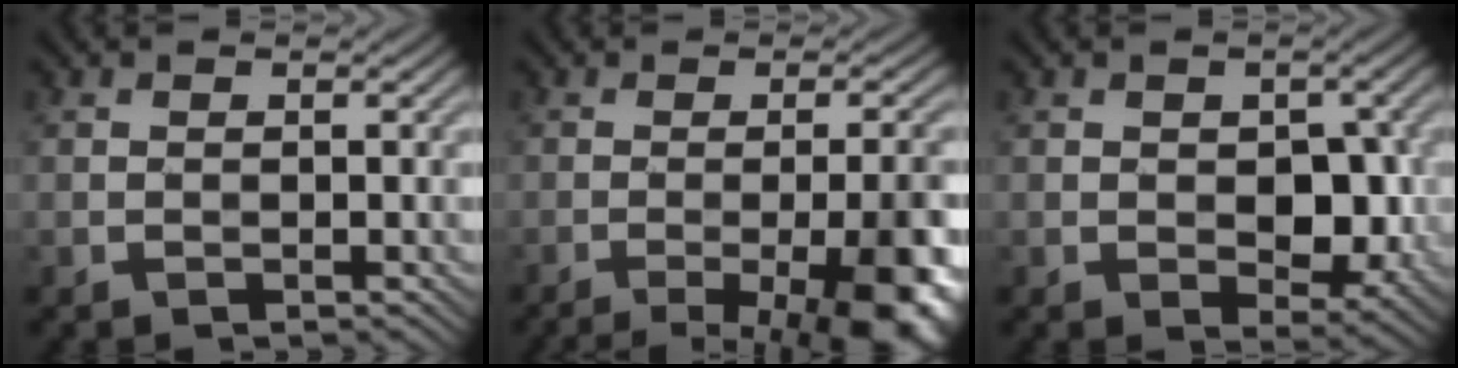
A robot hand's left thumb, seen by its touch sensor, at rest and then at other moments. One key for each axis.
{"total": 11.8, "fx": -5.0, "fy": 3.0, "fz": 10.3, "tx": -0.108, "ty": 0.004, "tz": -0.066}
{"total": 5.8, "fx": -0.6, "fy": 3.6, "fz": 4.4, "tx": -0.070, "ty": -0.013, "tz": -0.004}